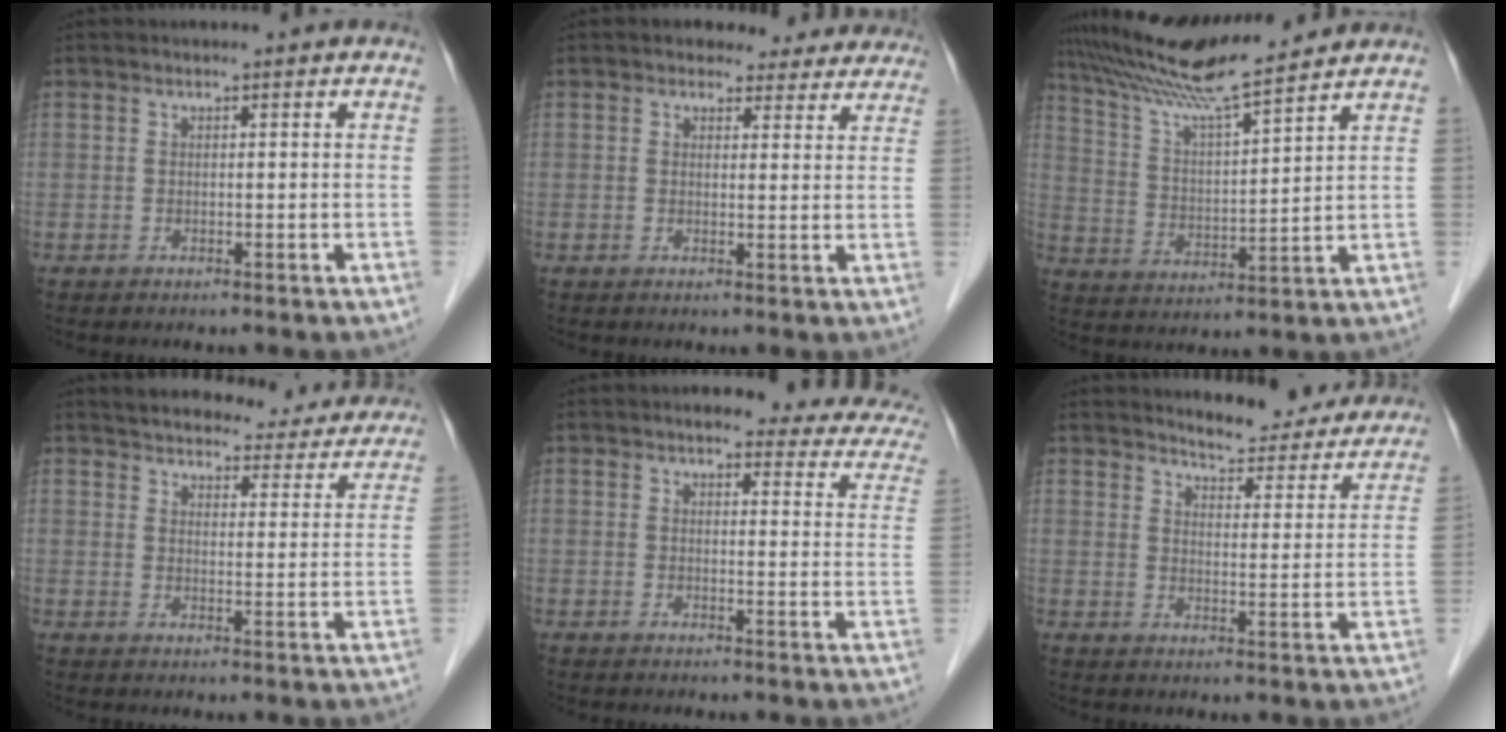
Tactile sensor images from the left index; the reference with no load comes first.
{"total": 6.1, "force": [5.3, 2.9, 0.4], "torque": [0.013, 0.005, 0.048]}
{"total": 12.5, "force": [11.4, -0.9, 5.0], "torque": [-0.105, 0.013, 0.206]}
{"total": 20.4, "force": [18.8, 5.4, 5.7], "torque": [-0.069, -0.014, 0.218]}
{"total": 14.0, "force": [11.8, 4.1, 6.2], "torque": [-0.038, -0.005, 0.105]}
{"total": 13.0, "force": [12.3, 2.9, 2.9], "torque": [-0.019, -0.024, 0.140]}